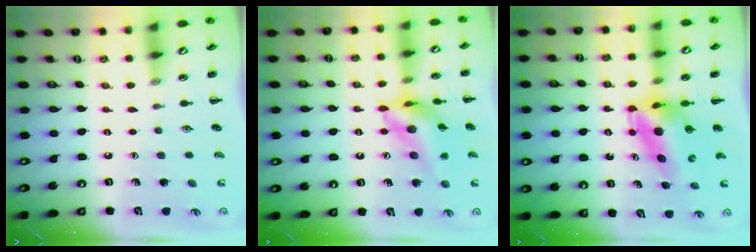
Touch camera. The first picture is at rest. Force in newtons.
{"total": 12.1, "press": 11.4, "slide": 3.9}
{"total": 7.3, "press": 7.0, "slide": 2.3}